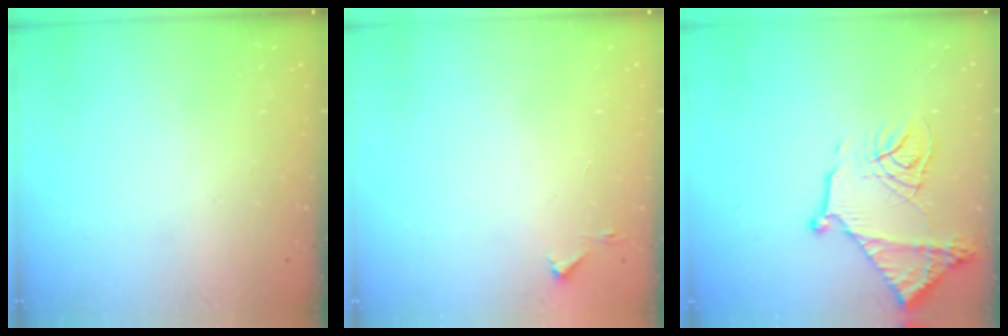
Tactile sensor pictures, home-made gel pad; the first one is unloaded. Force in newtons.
{"total": 3.1, "press": 3.0, "slide": 0.3}
{"total": 18.2, "press": 18.2, "slide": 1.1}